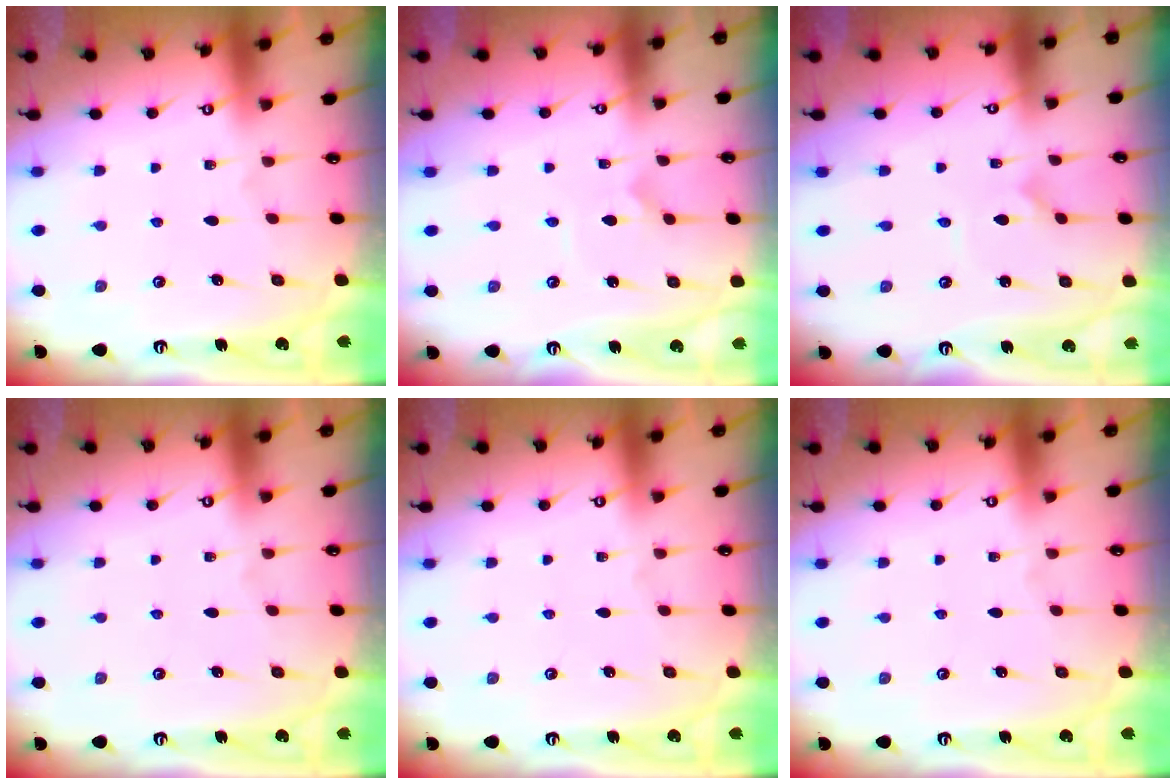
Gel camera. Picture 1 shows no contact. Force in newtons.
{"total": 2.6, "press": 2.6, "slide": 0.1}
{"total": 0.9, "press": 0.9, "slide": 0.0}
{"total": 0.0}
{"total": 0.0}
{"total": 0.0}